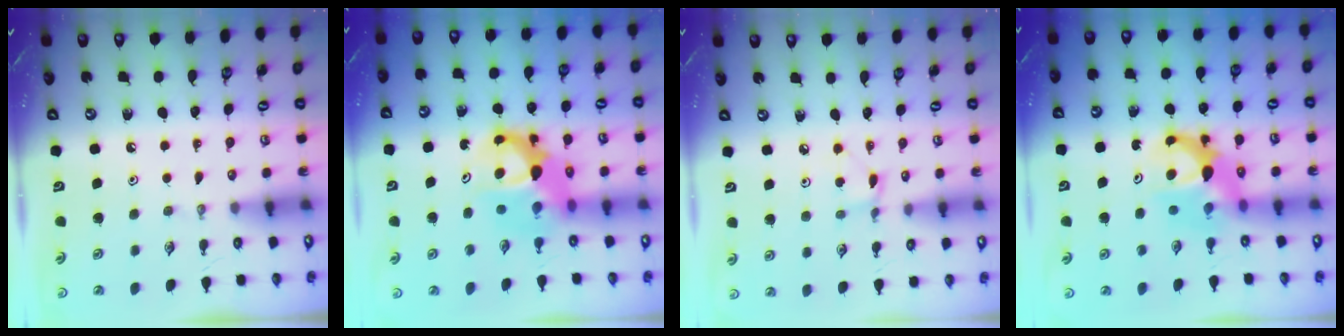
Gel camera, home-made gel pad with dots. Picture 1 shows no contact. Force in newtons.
{"total": 9.2, "press": 9.2, "slide": 0.8}
{"total": 2.6, "press": 2.5, "slide": 0.4}
{"total": 7.1, "press": 7.1, "slide": 0.5}